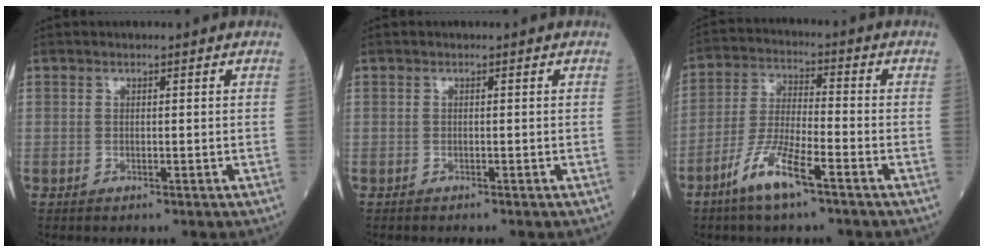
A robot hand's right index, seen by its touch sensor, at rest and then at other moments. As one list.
[{"total": 0.8, "force": [-0.7, 0.0, 0.3], "torque": [-0.003, -0.001, -0.011]}, {"total": 8.7, "force": [-5.2, 1.1, 6.9], "torque": [-0.144, -0.009, -0.102]}]